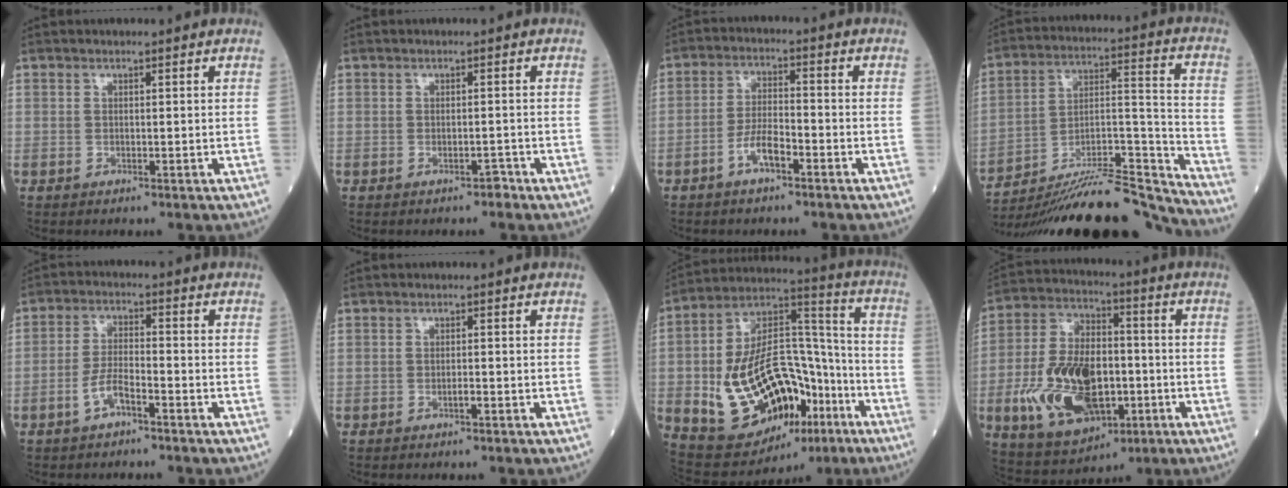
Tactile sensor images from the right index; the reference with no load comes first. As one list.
[{"total": 1.0, "force": [-0.8, 0.3, 0.5], "torque": [-0.009, 0.000, -0.012]}, {"total": 4.9, "force": [-2.8, 1.4, 3.9], "torque": [-0.076, 0.009, -0.055]}, {"total": 23.3, "force": [-22.2, 0.2, 7.3], "torque": [-0.111, 0.010, -0.352]}, {"total": 4.6, "force": [-2.6, 1.4, 3.5], "torque": [-0.071, 0.008, -0.052]}, {"total": 0.9, "force": [-0.5, 0.1, 0.7], "torque": [-0.012, 0.001, -0.009]}, {"total": 23.5, "force": [-7.5, 12.5, 18.4], "torque": [-0.333, 0.032, -0.100]}, {"total": 17.5, "force": [-4.5, 9.4, 14.0], "torque": [-0.289, 0.006, -0.071]}]